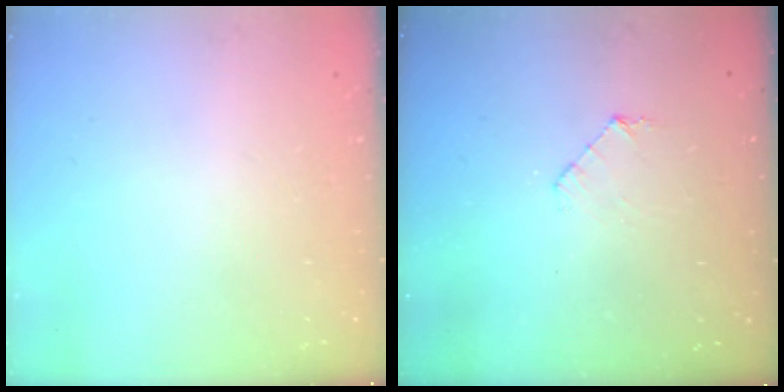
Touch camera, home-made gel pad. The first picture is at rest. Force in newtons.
{"total": 6.2, "press": 6.1, "slide": 0.6}